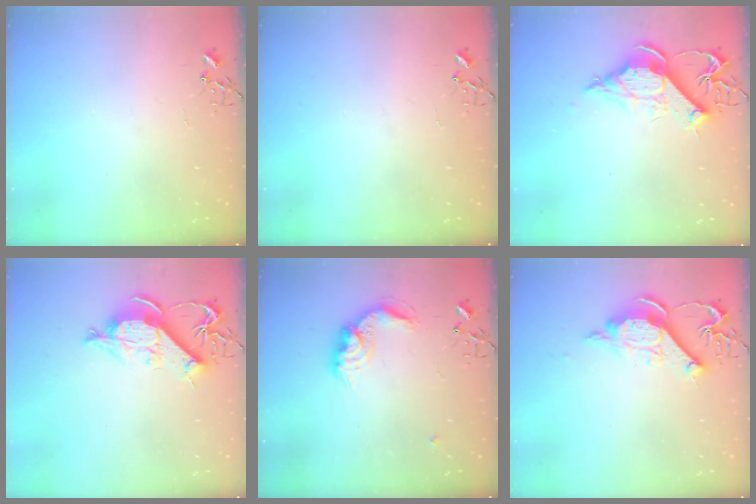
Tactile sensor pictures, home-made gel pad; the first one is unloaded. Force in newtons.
{"total": 0.0}
{"total": 11.8, "press": 11.7, "slide": 1.5}
{"total": 10.6, "press": 10.5, "slide": 1.1}
{"total": 13.9, "press": 13.9, "slide": 0.3}
{"total": 12.0, "press": 11.9, "slide": 1.2}